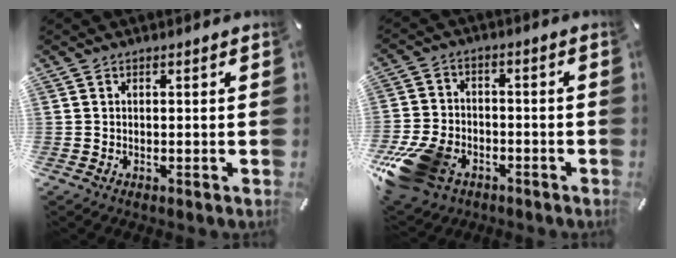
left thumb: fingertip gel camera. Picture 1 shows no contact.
{"total": 15.1, "force": [-7.4, 10.3, 8.1], "torque": [-0.151, 0.045, -0.126]}